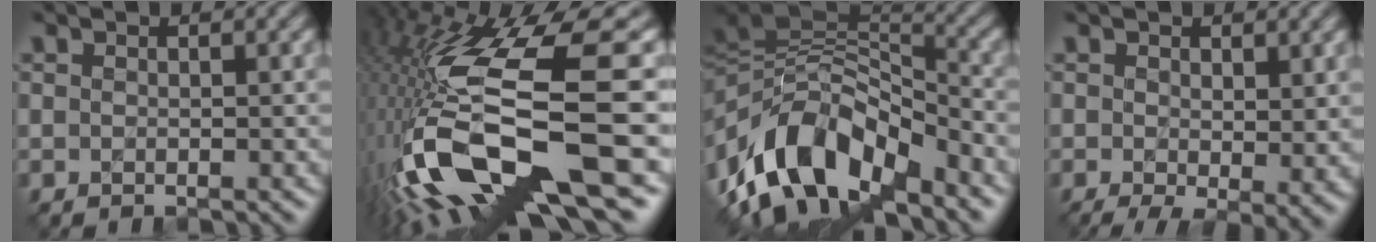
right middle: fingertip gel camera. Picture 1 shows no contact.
{"total": 16.1, "force": [-3.2, 5.9, 14.7], "torque": [-0.306, -0.031, -0.041]}
{"total": 11.9, "force": [-5.6, 6.4, 8.3], "torque": [-0.158, 0.015, -0.106]}
{"total": 4.7, "force": [-1.0, 2.1, 4.1], "torque": [-0.067, -0.012, -0.010]}